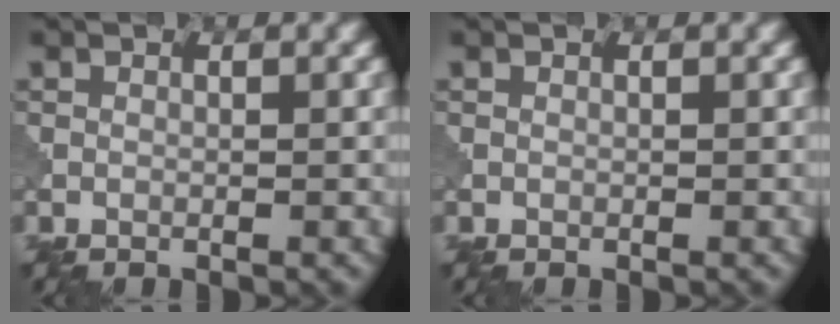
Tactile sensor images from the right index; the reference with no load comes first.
{"total": 0.0}